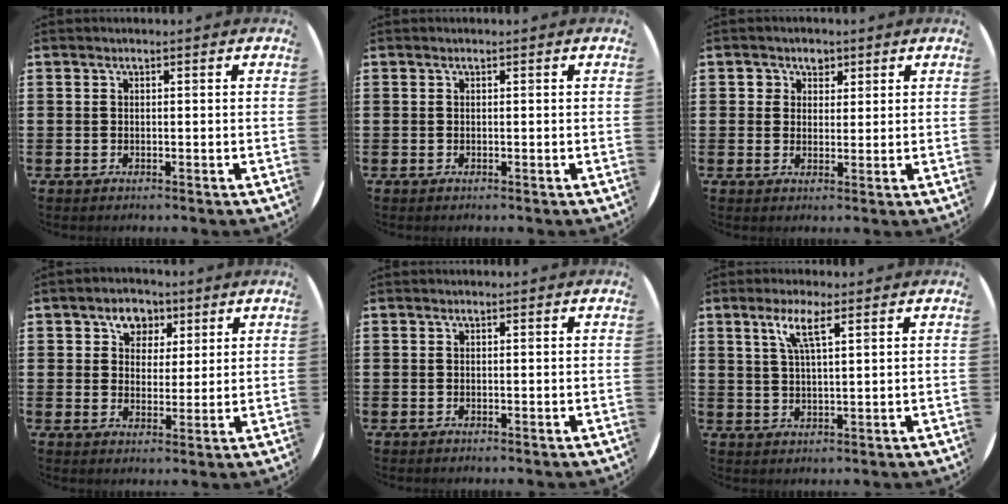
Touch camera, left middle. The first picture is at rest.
{"total": 0.0}
{"total": 2.5, "force": [1.5, 1.9, 0.4], "torque": [0.002, 0.002, 0.024]}
{"total": 4.7, "force": [2.8, 3.5, 1.3], "torque": [-0.018, 0.008, 0.046]}
{"total": 0.0}
{"total": 4.6, "force": [2.7, 0.7, 3.7], "torque": [-0.081, 0.008, 0.044]}